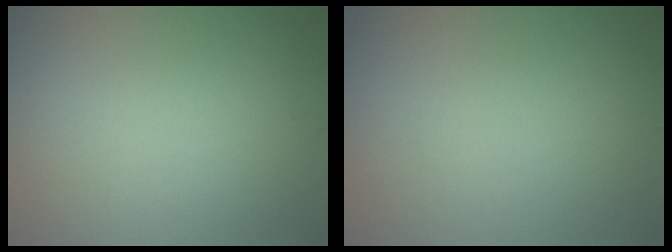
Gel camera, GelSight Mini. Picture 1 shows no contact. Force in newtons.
{"total": 0.0}